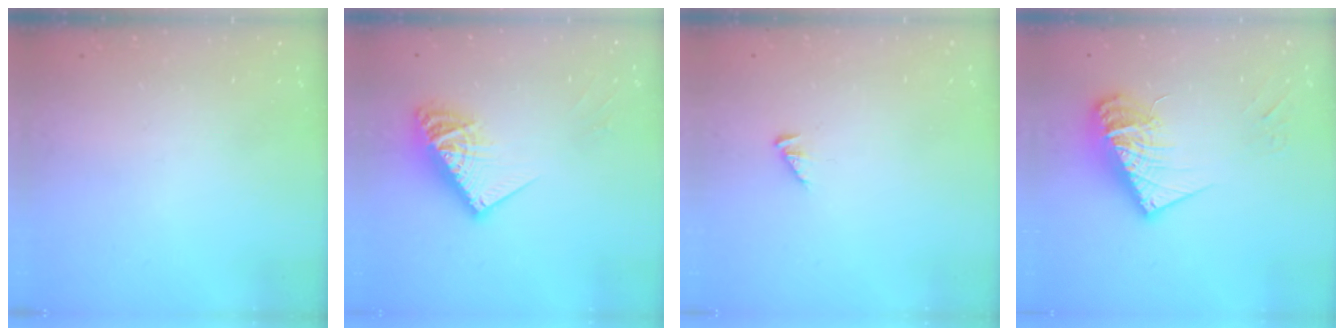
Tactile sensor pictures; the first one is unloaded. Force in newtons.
{"total": 13.1, "press": 13.0, "slide": 0.9}
{"total": 2.5, "press": 2.5, "slide": 0.4}
{"total": 15.6, "press": 15.5, "slide": 1.6}